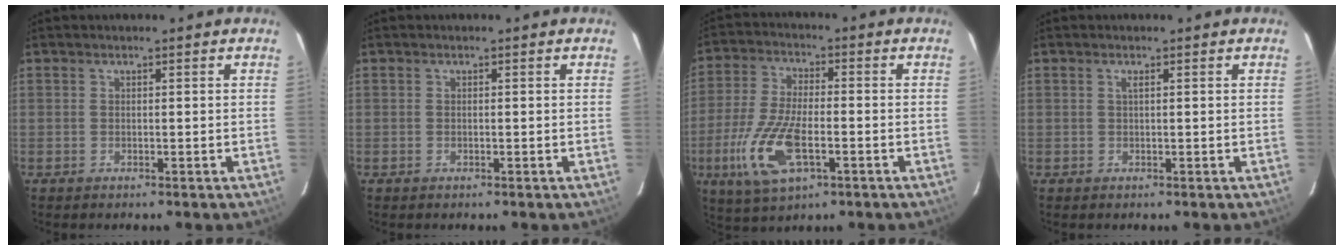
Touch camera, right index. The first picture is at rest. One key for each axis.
{"total": 0.0}
{"total": 13.7, "fx": -4.8, "fy": 5.6, "fz": 11.5, "tx": -0.253, "ty": -0.015, "tz": -0.089}
{"total": 0.7, "fx": 0.3, "fy": -0.1, "fz": 0.6, "tx": -0.012, "ty": 0.002, "tz": 0.004}